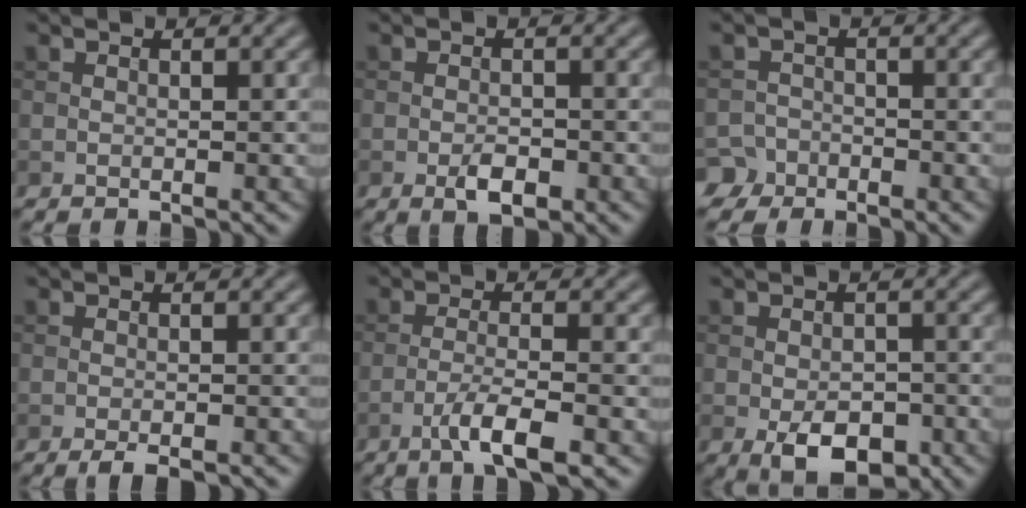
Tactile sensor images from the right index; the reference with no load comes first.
{"total": 2.4, "force": [-1.1, 1.1, 1.8], "torque": [-0.030, -0.001, -0.021]}
{"total": 4.0, "force": [-3.1, 2.5, 0.4], "torque": [0.008, -0.002, -0.054]}
{"total": 2.3, "force": [-1.7, 0.4, 1.5], "torque": [-0.024, -0.002, -0.027]}
{"total": 4.2, "force": [-2.3, 0.6, 3.4], "torque": [-0.065, 0.003, -0.050]}
{"total": 5.3, "force": [-2.4, 2.9, 3.8], "torque": [-0.057, -0.007, -0.040]}